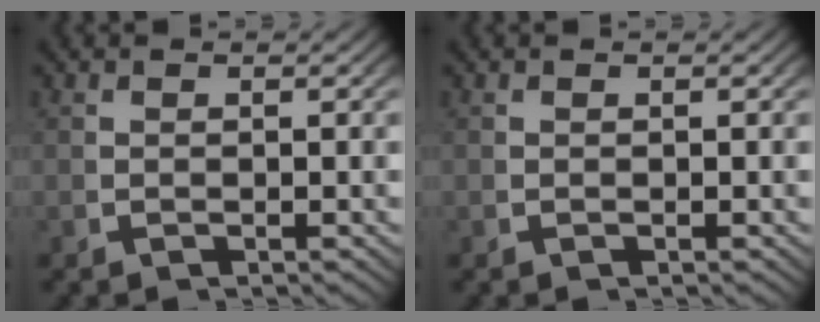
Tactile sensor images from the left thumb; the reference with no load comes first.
{"total": 0.0}